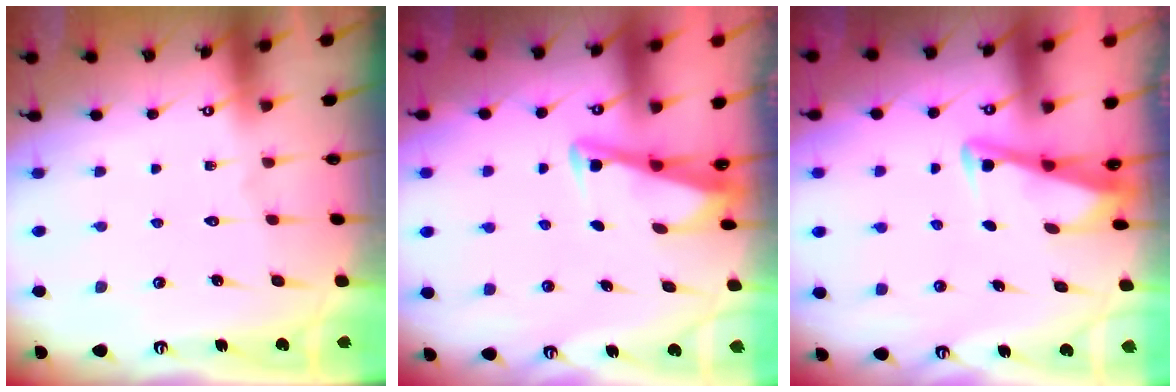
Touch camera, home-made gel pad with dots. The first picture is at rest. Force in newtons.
{"total": 3.3, "press": 3.3, "slide": 0.3}
{"total": 3.4, "press": 3.3, "slide": 0.4}